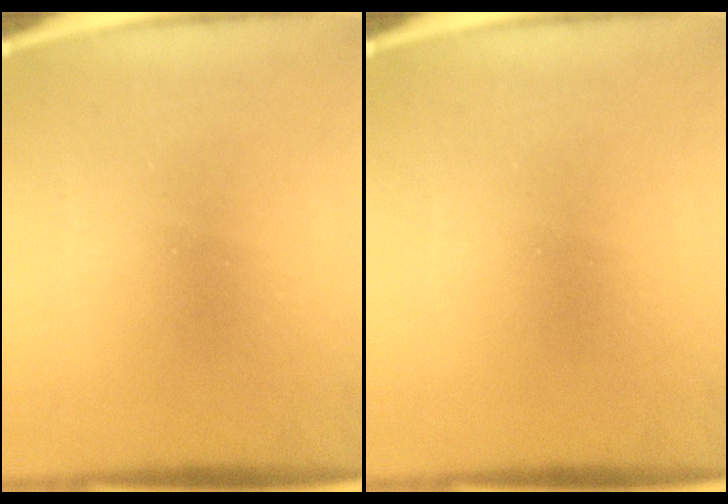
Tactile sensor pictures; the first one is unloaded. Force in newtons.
{"total": 0.0}